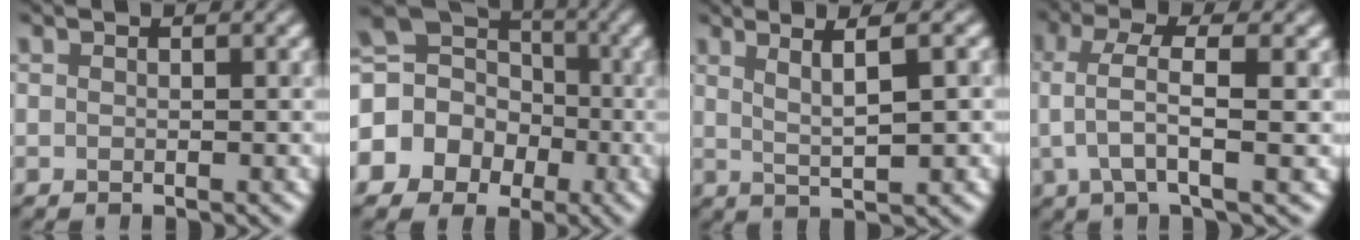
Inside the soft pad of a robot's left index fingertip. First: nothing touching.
{"total": 10.8, "force": [-2.5, 10.0, 3.5], "torque": [-0.094, 0.014, -0.067]}
{"total": 3.8, "force": [1.3, 0.6, 3.5], "torque": [-0.056, 0.003, 0.030]}
{"total": 3.8, "force": [0.3, 0.9, 3.7], "torque": [-0.079, 0.009, 0.009]}